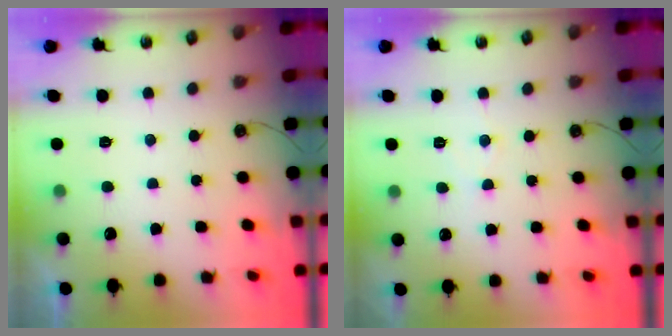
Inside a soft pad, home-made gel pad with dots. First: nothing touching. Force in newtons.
{"total": 5.3, "press": 5.2, "slide": 0.8}